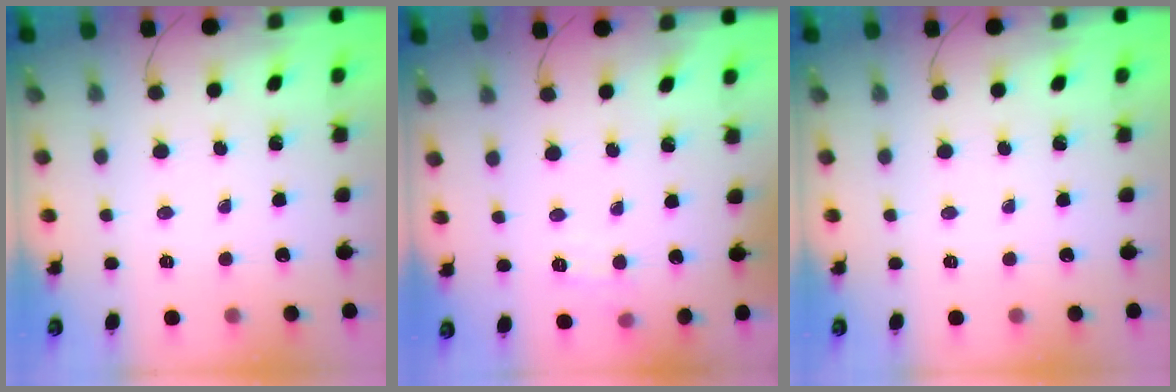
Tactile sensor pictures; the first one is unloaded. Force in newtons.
{"total": 4.8, "press": 4.5, "slide": 1.7}
{"total": 0.0}